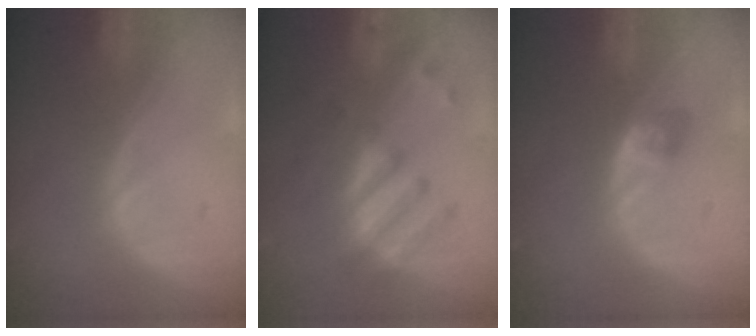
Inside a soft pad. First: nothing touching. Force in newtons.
{"total": 7.8, "press": 7.0, "slide": 3.5}
{"total": 2.9, "press": 2.5, "slide": 1.6}